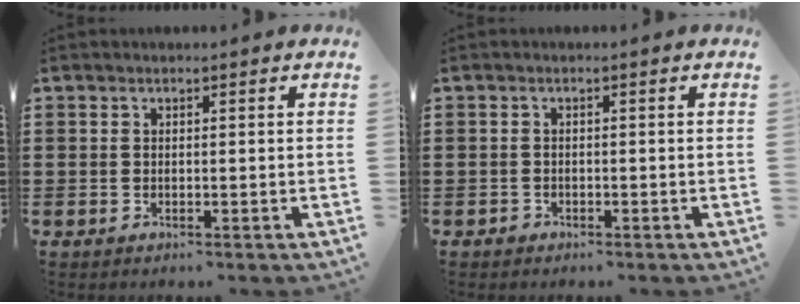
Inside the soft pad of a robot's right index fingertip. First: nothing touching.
{"total": 0.8, "force": [-0.7, 0.5, 0.0], "torque": [-0.003, 0.002, -0.016]}